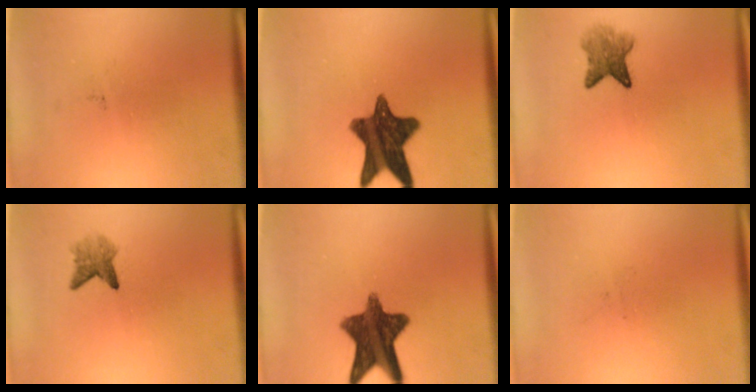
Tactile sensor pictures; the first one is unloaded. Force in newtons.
{"total": 12.9}
{"total": 4.3}
{"total": 2.6}
{"total": 11.5}
{"total": 0.0}